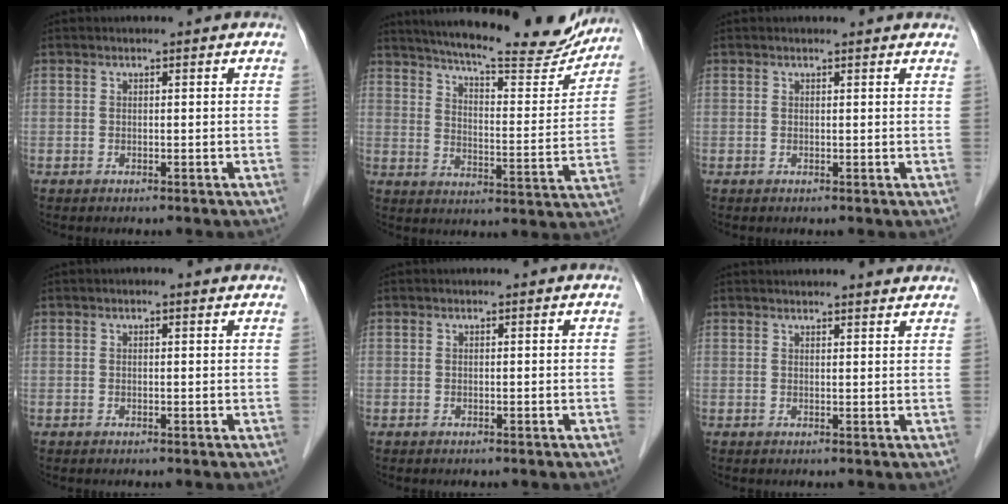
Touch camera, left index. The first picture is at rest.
{"total": 22.1, "force": [19.8, 2.8, 9.3], "torque": [-0.142, -0.035, 0.259]}
{"total": 3.7, "force": [3.5, 0.8, 1.0], "torque": [-0.012, 0.010, 0.028]}
{"total": 0.8, "force": [0.5, 0.3, 0.5], "torque": [-0.012, 0.006, 0.003]}
{"total": 0.0}
{"total": 8.3, "force": [8.0, 1.1, 2.2], "torque": [-0.022, 0.022, 0.083]}